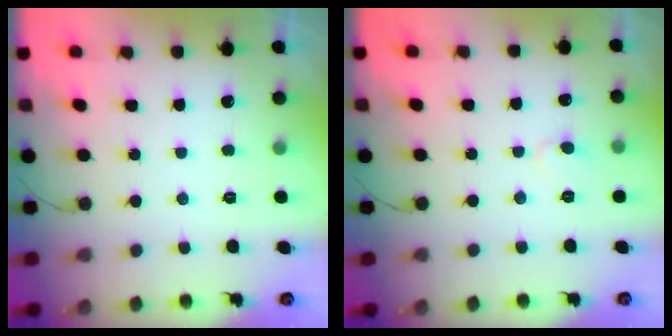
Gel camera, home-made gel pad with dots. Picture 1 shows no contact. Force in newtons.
{"total": 3.7, "press": 3.7, "slide": 0.3}